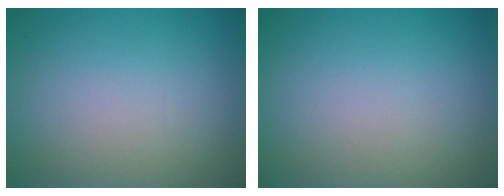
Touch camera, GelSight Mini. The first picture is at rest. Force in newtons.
{"total": 0.0}